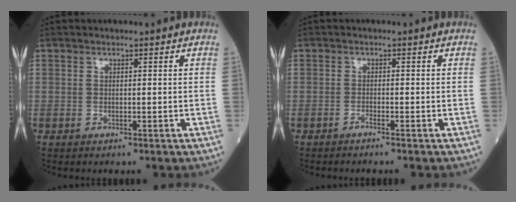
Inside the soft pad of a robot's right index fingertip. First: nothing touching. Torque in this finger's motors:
{"motor_torque": [-0.08, -0.04, 0.06, 0.01]}